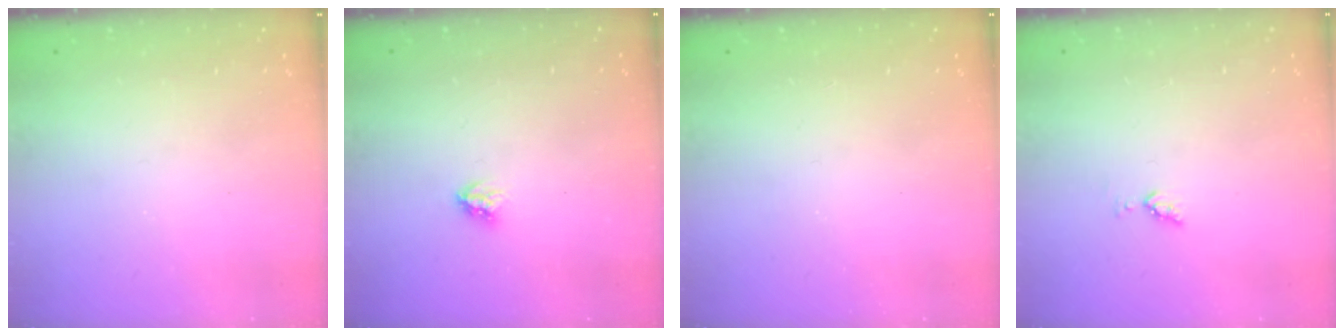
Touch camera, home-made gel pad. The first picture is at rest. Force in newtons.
{"total": 3.0, "press": 2.9, "slide": 0.4}
{"total": 1.7, "press": 1.7, "slide": 0.2}
{"total": 3.3, "press": 3.2, "slide": 0.7}